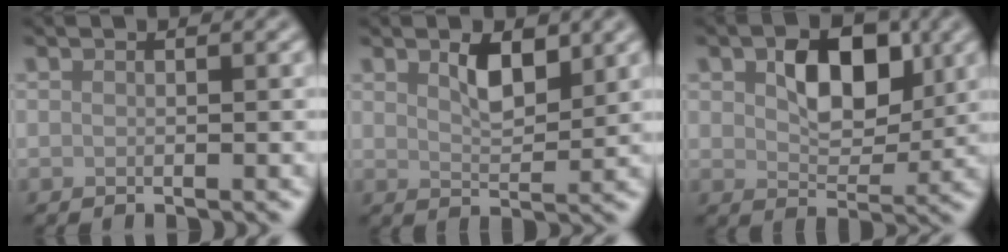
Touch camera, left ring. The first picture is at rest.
{"total": 3.0, "force": [1.6, 1.2, 2.3], "torque": [-0.041, -0.002, 0.029]}
{"total": 5.8, "force": [1.6, 3.6, 4.3], "torque": [-0.069, -0.001, 0.024]}